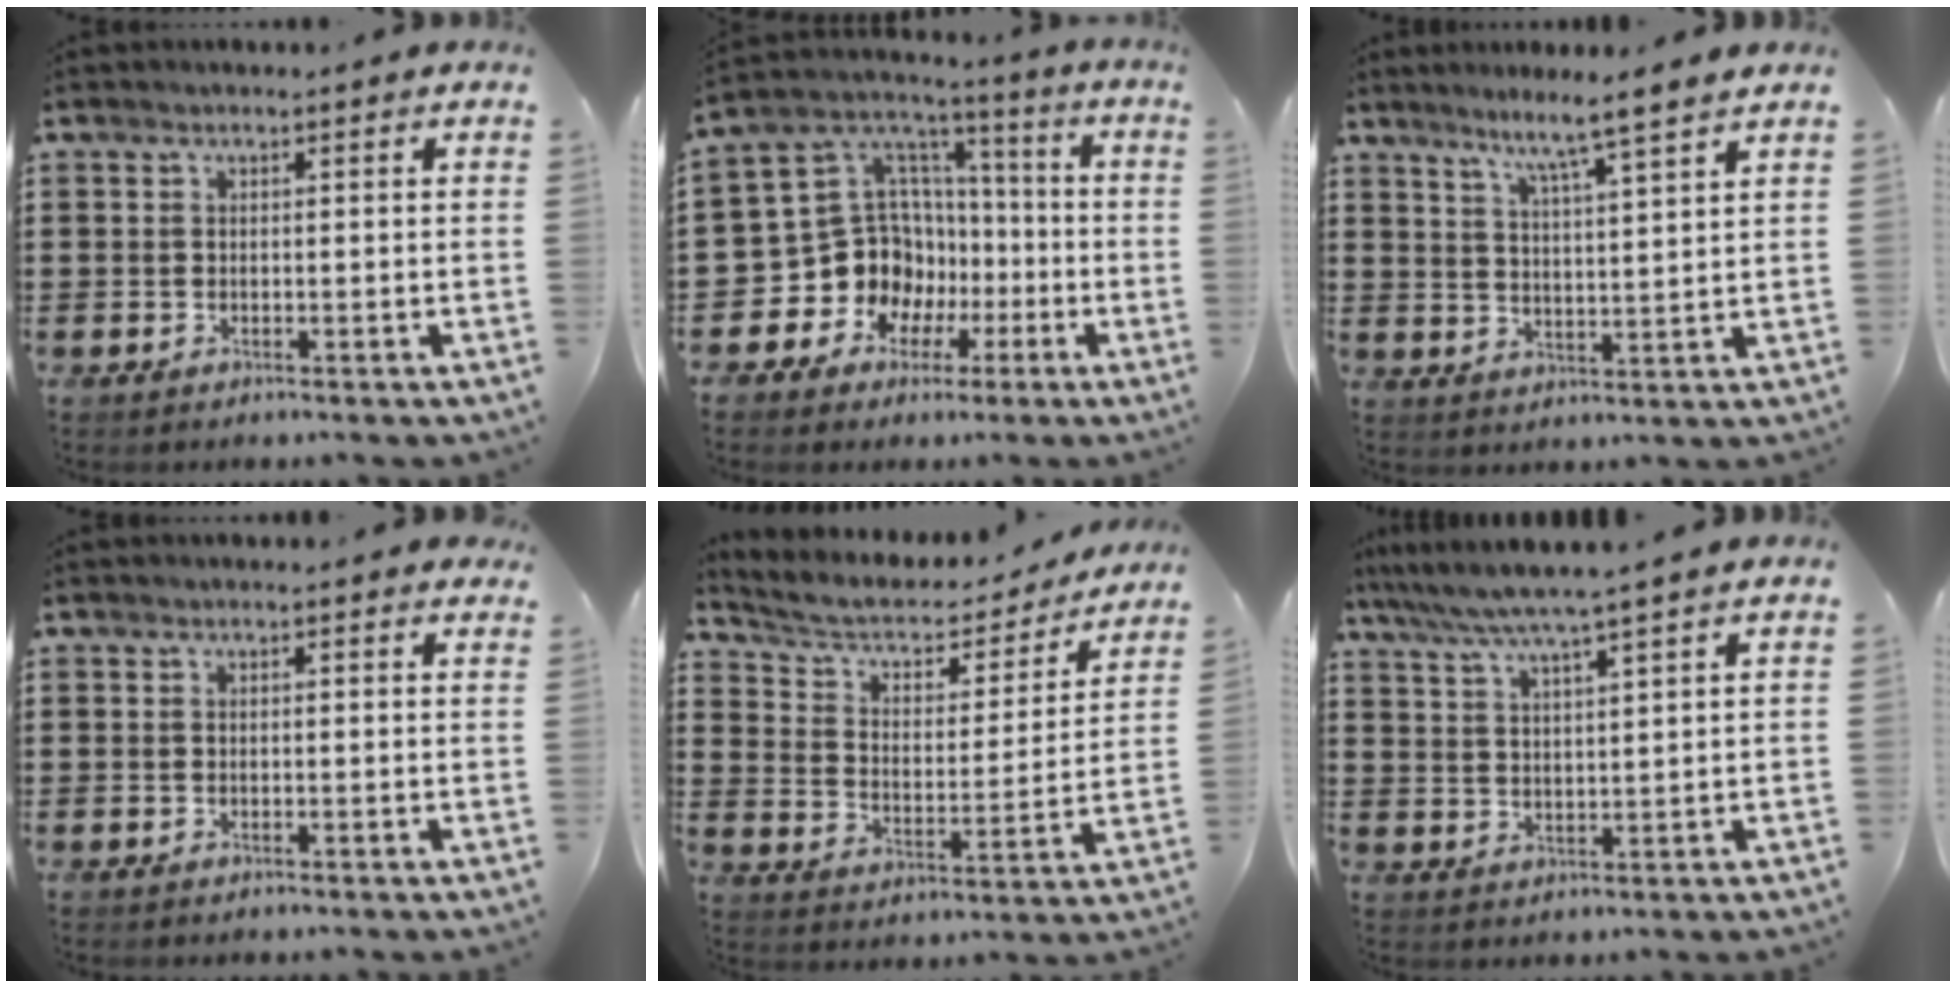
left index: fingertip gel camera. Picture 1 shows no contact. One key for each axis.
{"total": 12.7, "fx": -3.2, "fy": 11.4, "fz": 4.5, "tx": -0.139, "ty": -0.006, "tz": -0.049}
{"total": 5.3, "fx": 4.5, "fy": -1.4, "fz": 2.5, "tx": -0.067, "ty": -0.026, "tz": 0.071}
{"total": 1.1, "fx": 1.0, "fy": 0.0, "fz": 0.5, "tx": -0.011, "ty": 0.000, "tz": 0.018}
{"total": 4.5, "fx": 3.3, "fy": 2.3, "fz": 2.0, "tx": -0.060, "ty": -0.022, "tz": 0.049}
{"total": 5.2, "fx": 4.4, "fy": -0.7, "fz": 2.6, "tx": -0.064, "ty": -0.020, "tz": 0.075}